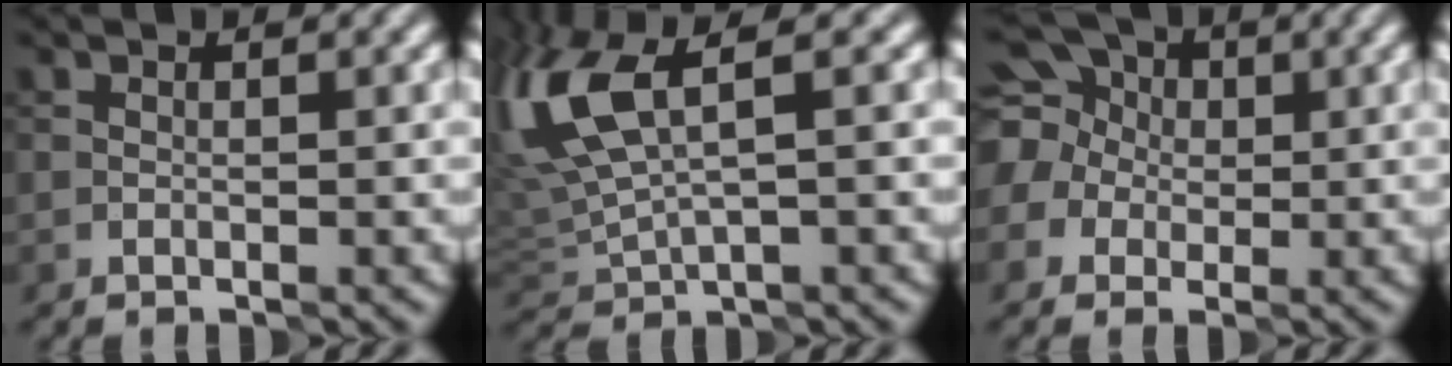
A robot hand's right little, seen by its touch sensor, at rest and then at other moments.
{"total": 8.3, "force": [2.9, 3.1, 7.2], "torque": [-0.180, 0.018, 0.059]}
{"total": 10.6, "force": [2.4, 9.3, 4.5], "torque": [-0.113, 0.043, 0.007]}